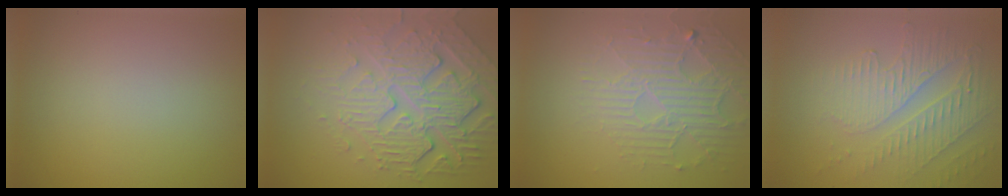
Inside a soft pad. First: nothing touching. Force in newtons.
{"total": 7.2, "press": 5.3, "slide": 4.9}
{"total": 4.7, "press": 3.4, "slide": 3.3}
{"total": 5.5, "press": 3.6, "slide": 4.1}